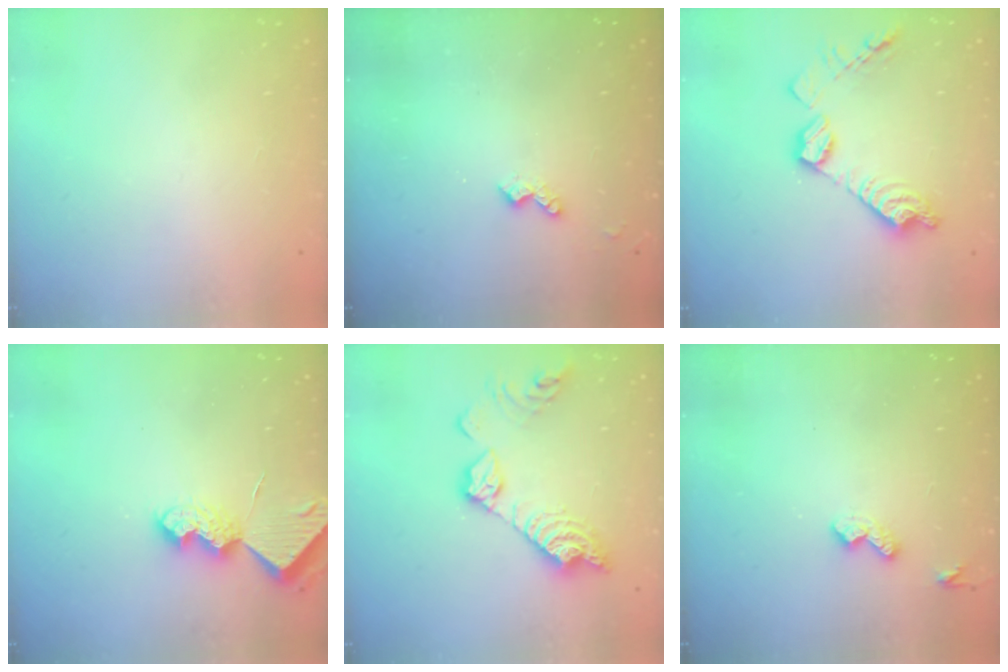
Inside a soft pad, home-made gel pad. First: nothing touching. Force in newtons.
{"total": 3.6, "press": 3.5, "slide": 0.6}
{"total": 14.1, "press": 14.1, "slide": 0.8}
{"total": 7.4, "press": 7.3, "slide": 0.8}
{"total": 15.8, "press": 15.7, "slide": 0.8}
{"total": 5.3, "press": 5.3, "slide": 0.8}